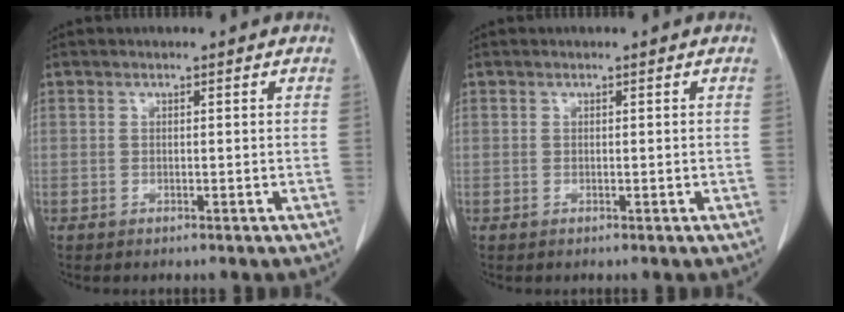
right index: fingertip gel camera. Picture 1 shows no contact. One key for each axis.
{"total": 0.0}